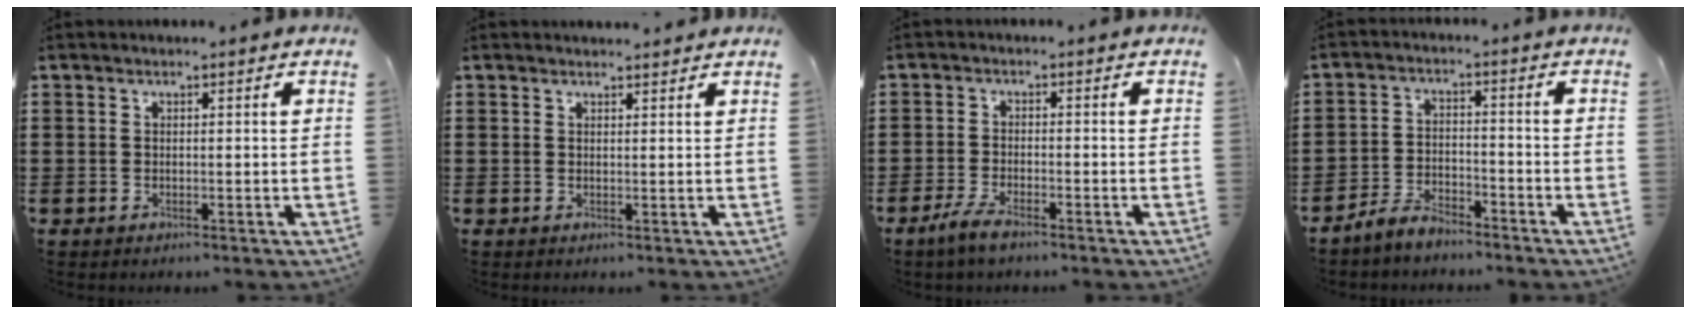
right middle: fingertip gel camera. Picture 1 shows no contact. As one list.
[{"total": 0.8, "force": [0.8, 0.1, 0.1], "torque": [0.004, -0.005, 0.012]}, {"total": 3.4, "force": [-2.6, 0.8, 2.0], "torque": [-0.054, -0.003, -0.056]}, {"total": 4.8, "force": [-4.4, 0.4, 1.9], "torque": [-0.052, -0.005, -0.090]}]